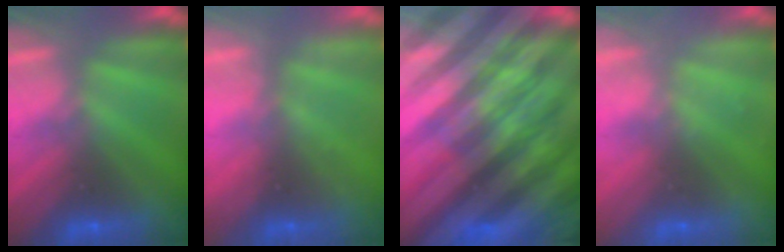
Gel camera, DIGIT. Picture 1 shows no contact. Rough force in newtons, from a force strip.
{"total": 2.1}
{"total": 7.1}
{"total": 2.3}